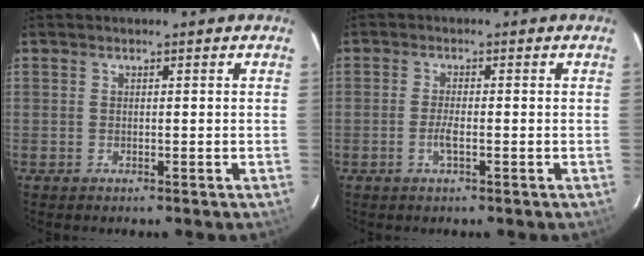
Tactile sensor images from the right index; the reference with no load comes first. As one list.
[{"total": 2.4, "force": [-1.0, 0.4, 2.1], "torque": [-0.046, -0.003, -0.018]}]